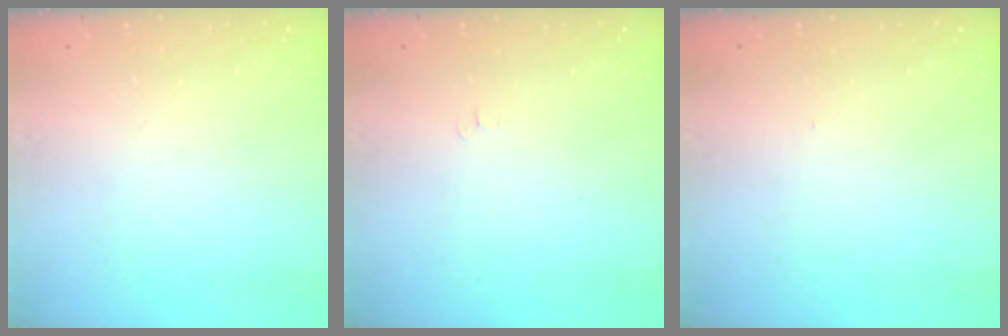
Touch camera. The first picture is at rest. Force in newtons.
{"total": 3.6, "press": 3.6, "slide": 0.4}
{"total": 3.1, "press": 3.1, "slide": 0.5}